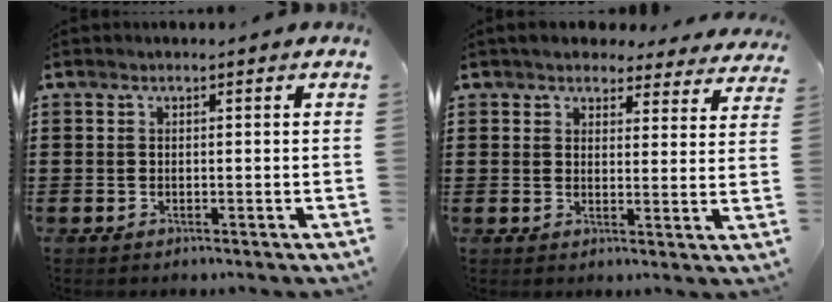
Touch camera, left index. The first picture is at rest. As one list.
[{"total": 3.7, "force": [3.5, 1.0, 0.6], "torque": [-0.021, -0.013, 0.062]}]